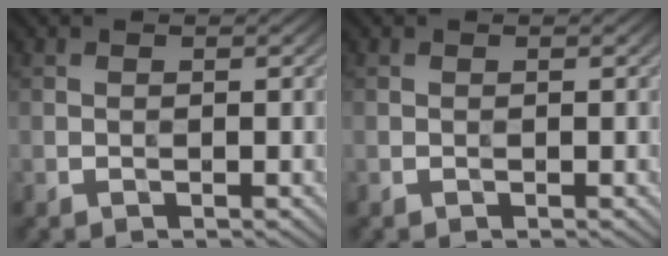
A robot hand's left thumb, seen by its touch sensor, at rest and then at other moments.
{"total": 0.0}